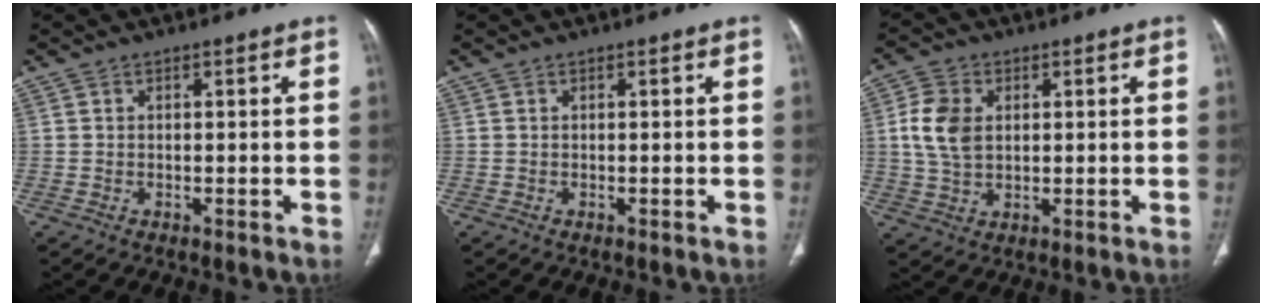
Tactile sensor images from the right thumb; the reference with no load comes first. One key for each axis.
{"total": 0.0}
{"total": 8.2, "fx": 1.5, "fy": 5.7, "fz": 5.7, "tx": -0.111, "ty": 0.002, "tz": 0.032}